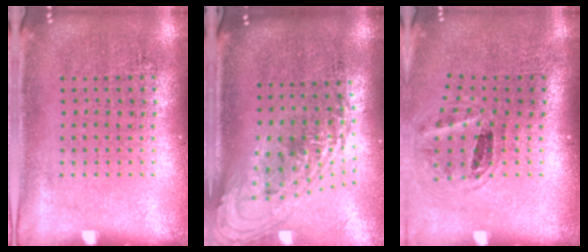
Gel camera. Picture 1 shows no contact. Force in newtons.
{"total": 2.1, "press": 1.7, "slide": 1.3}
{"total": 1.1, "press": 1.0, "slide": 0.5}